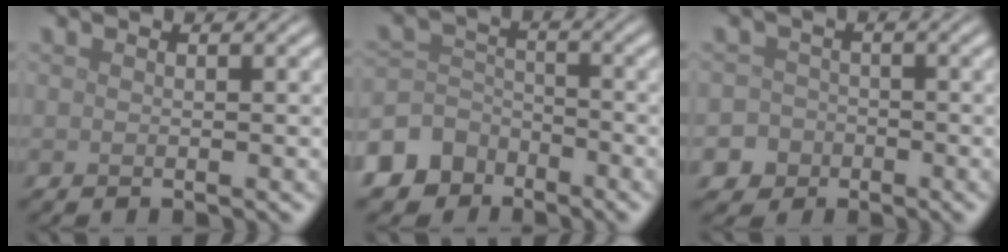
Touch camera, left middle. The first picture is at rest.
{"total": 7.0, "force": [-5.1, 4.8, 0.8], "torque": [-0.008, -0.005, -0.108]}
{"total": 4.6, "force": [-2.6, 3.8, 0.4], "torque": [0.015, -0.008, -0.055]}